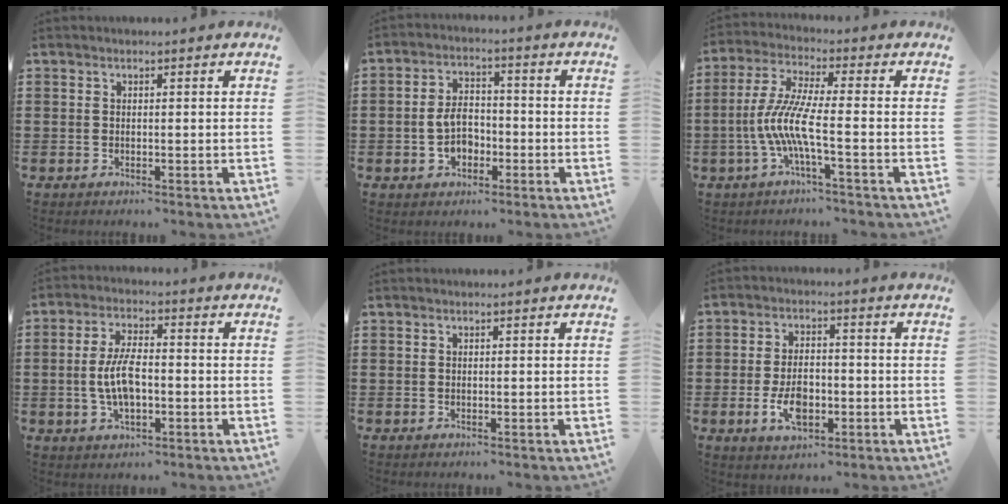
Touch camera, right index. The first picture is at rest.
{"total": 5.5, "force": [-1.4, 3.6, 3.9], "torque": [-0.086, 0.005, -0.030]}
{"total": 8.1, "force": [-2.5, 0.8, 7.6], "torque": [-0.180, -0.019, -0.059]}
{"total": 6.9, "force": [-0.9, 3.0, 6.2], "torque": [-0.138, -0.002, -0.022]}
{"total": 0.0}
{"total": 6.8, "force": [-1.9, 3.7, 5.4], "torque": [-0.112, 0.001, -0.040]}